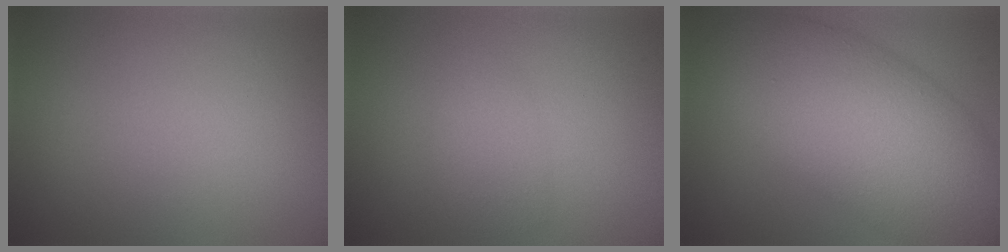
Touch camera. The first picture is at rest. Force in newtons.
{"total": 2.1, "press": 2.1, "slide": 0.1}
{"total": 11.9, "press": 11.9, "slide": 0.5}